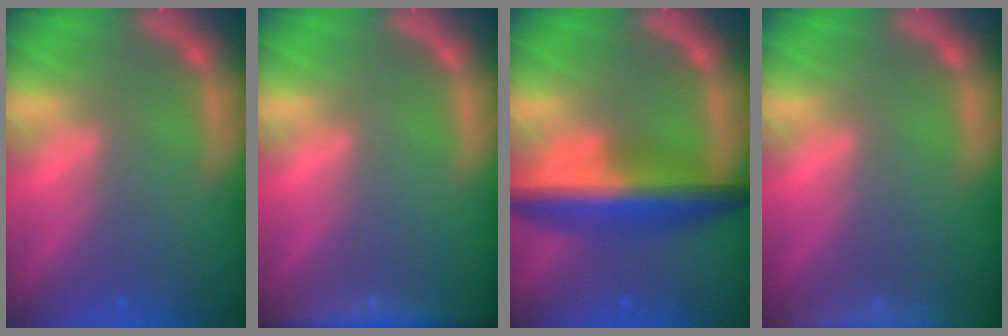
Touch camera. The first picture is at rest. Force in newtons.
{"total": 5.0}
{"total": 8.0}
{"total": 9.5}